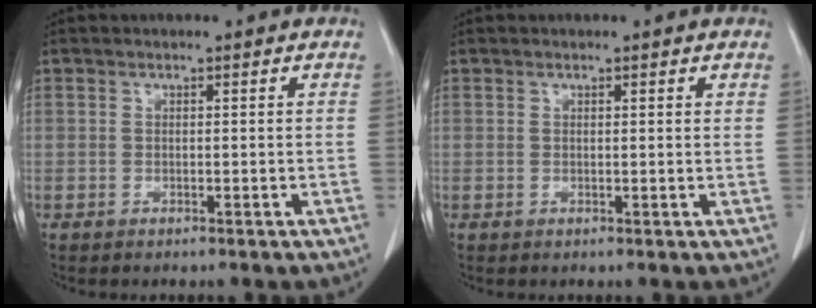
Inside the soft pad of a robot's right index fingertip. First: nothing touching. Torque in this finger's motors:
{"motor_torque": [-0.07, -0.07, -0.04, -0.01]}